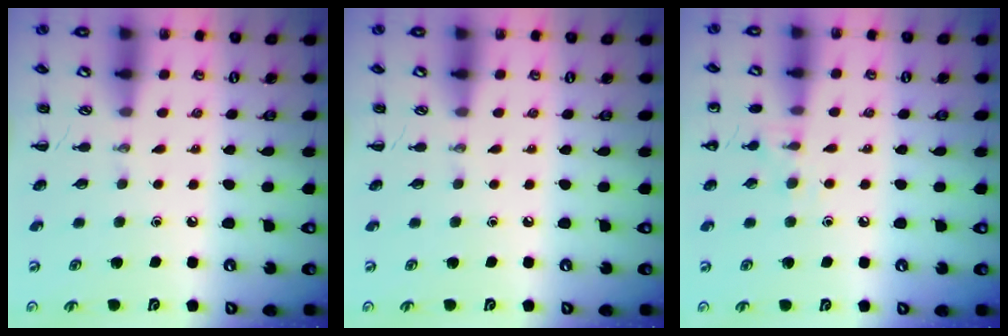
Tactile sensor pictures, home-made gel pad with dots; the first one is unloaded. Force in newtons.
{"total": 0.0}
{"total": 7.7, "press": 7.6, "slide": 1.4}